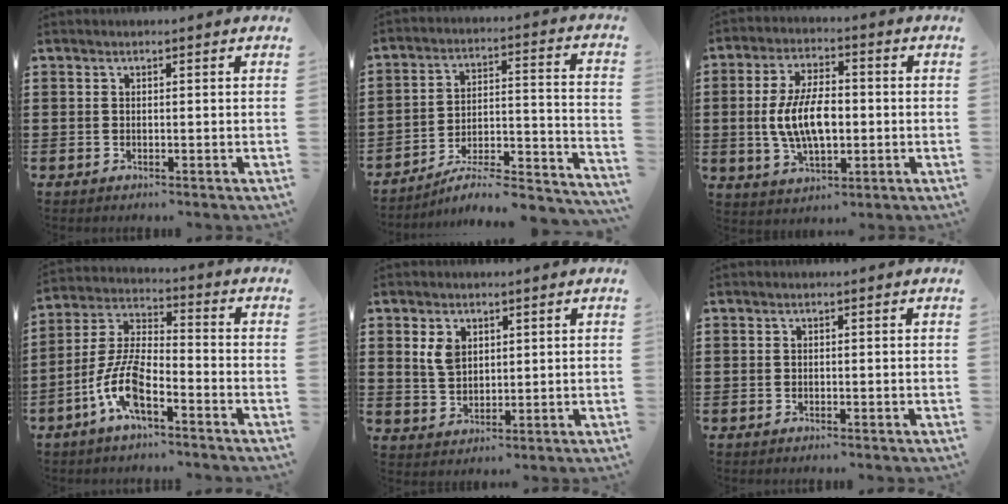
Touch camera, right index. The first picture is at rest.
{"total": 5.7, "force": [-5.0, 1.0, 2.6], "torque": [-0.042, -0.010, -0.098]}
{"total": 9.3, "force": [-0.5, 4.5, 8.0], "torque": [-0.172, -0.004, -0.018]}
{"total": 8.7, "force": [-5.0, 2.7, 6.6], "torque": [-0.167, -0.011, -0.102]}
{"total": 3.9, "force": [1.7, 2.7, 2.3], "torque": [-0.054, 0.009, 0.032]}
{"total": 0.0}